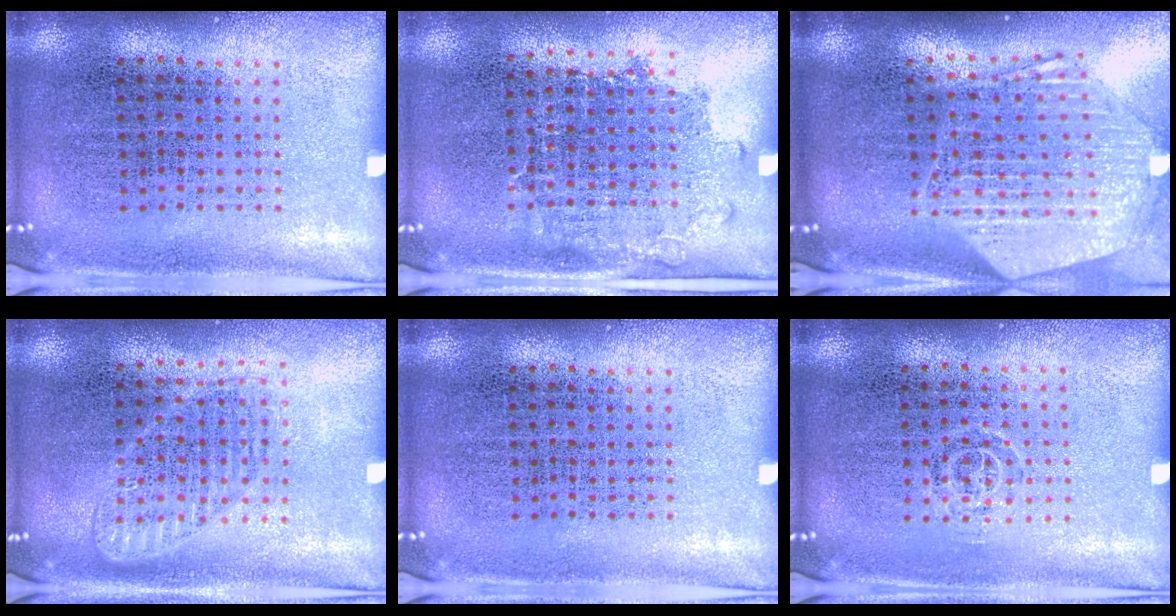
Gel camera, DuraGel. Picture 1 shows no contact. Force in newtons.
{"total": 1.3, "press": 1.1, "slide": 0.7}
{"total": 2.9, "press": 2.3, "slide": 1.7}
{"total": 1.5, "press": 1.3, "slide": 0.7}
{"total": 0.0}
{"total": 0.7, "press": 0.5, "slide": 0.6}